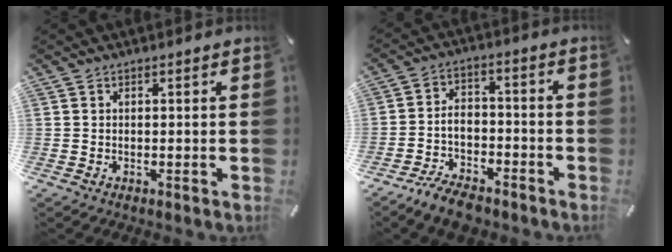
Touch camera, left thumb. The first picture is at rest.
{"total": 7.9, "force": [-5.6, 4.4, 3.4], "torque": [-0.058, 0.040, -0.104]}